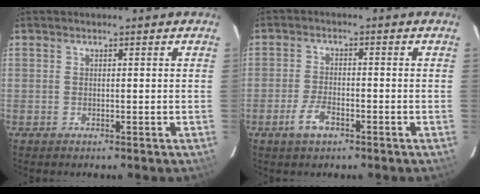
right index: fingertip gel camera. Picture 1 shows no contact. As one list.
[{"total": 4.5, "force": [-2.7, 2.1, 3.0], "torque": [-0.070, -0.003, -0.049]}]